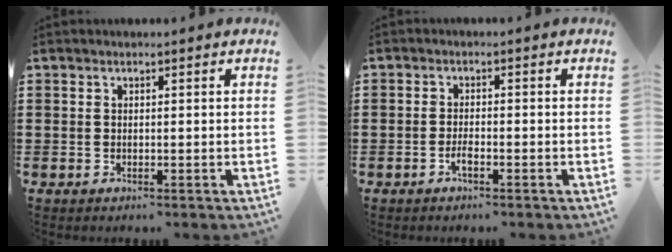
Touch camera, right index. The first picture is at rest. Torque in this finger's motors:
{"motor_torque": [1.72, 0.41, 0.31, 0.01]}